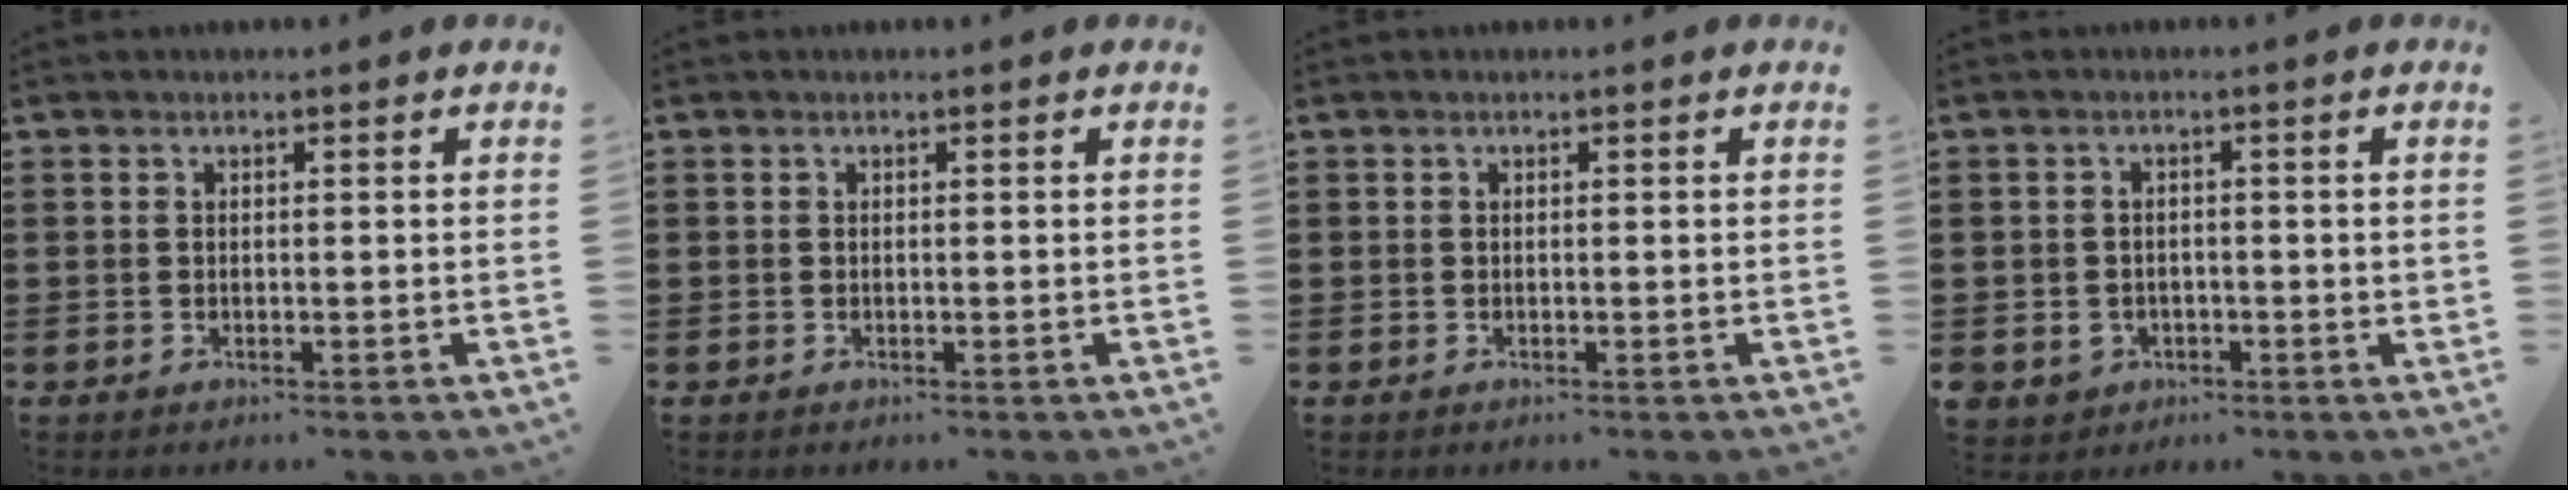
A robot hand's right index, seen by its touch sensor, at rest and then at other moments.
{"total": 0.0}
{"total": 0.0}
{"total": 2.2, "force": [-0.8, 1.9, 0.5], "torque": [-0.017, 0.002, -0.020]}